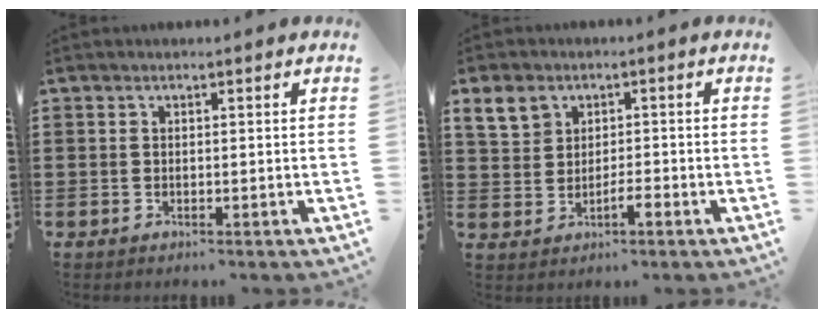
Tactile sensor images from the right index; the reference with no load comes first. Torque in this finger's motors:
{"motor_torque": [0.80, 0.78, 0.10, 0.09]}